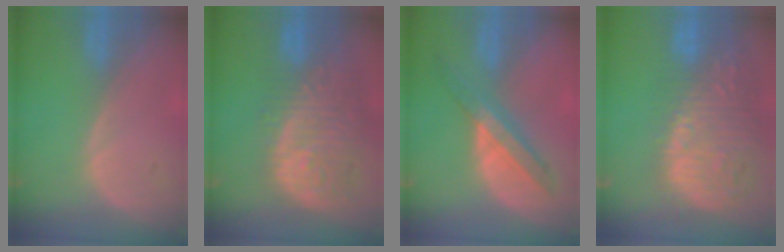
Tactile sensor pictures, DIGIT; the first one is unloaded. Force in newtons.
{"total": 13.6, "press": 11.4, "slide": 7.4}
{"total": 6.7, "press": 6.3, "slide": 2.2}
{"total": 15.8, "press": 12.9, "slide": 9.1}